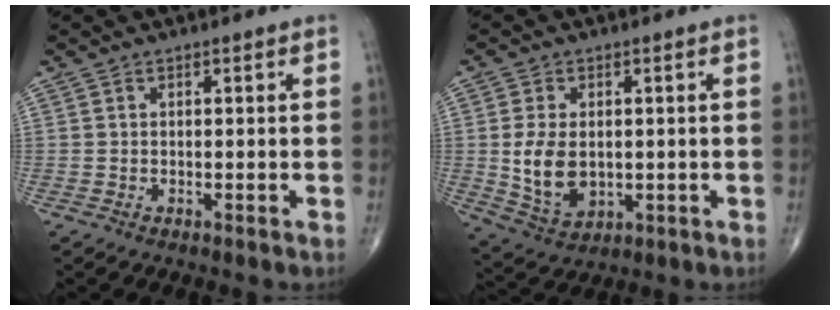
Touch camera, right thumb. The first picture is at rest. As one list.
[{"total": 9.1, "force": [0.0, 5.9, 7.0], "torque": [-0.121, -0.010, 0.013]}]